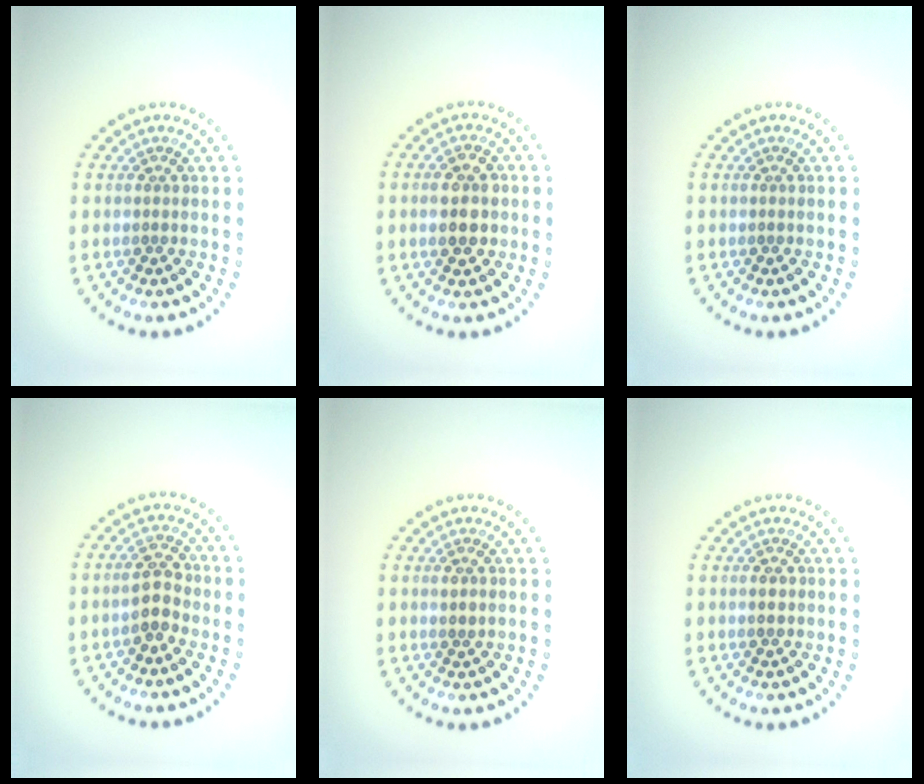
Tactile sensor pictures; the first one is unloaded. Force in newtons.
{"total": 3.1, "press": 3.1, "slide": 0.2}
{"total": 0.0}
{"total": 2.7, "press": 2.6, "slide": 0.7}
{"total": 0.5, "press": 0.4, "slide": 0.3}
{"total": 1.5, "press": 1.5, "slide": 0.1}